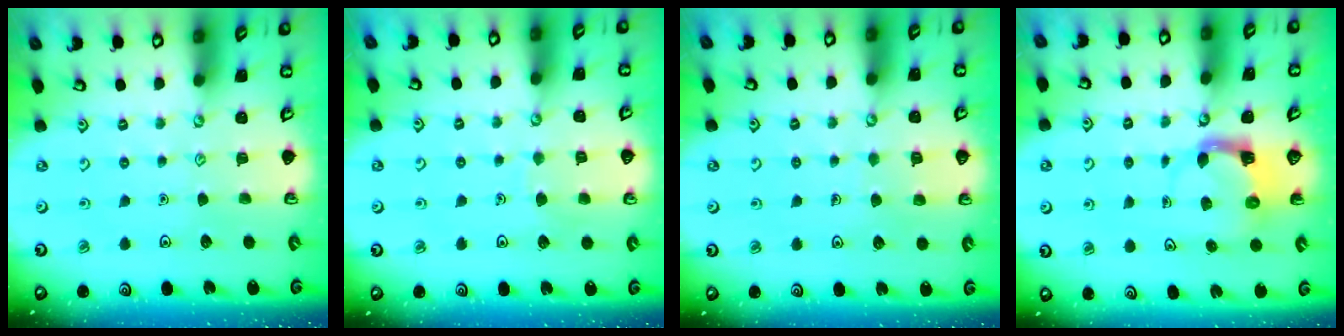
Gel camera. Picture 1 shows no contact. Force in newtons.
{"total": 4.1, "press": 4.1, "slide": 0.3}
{"total": 3.5, "press": 3.5, "slide": 0.3}
{"total": 3.9, "press": 3.8, "slide": 0.6}